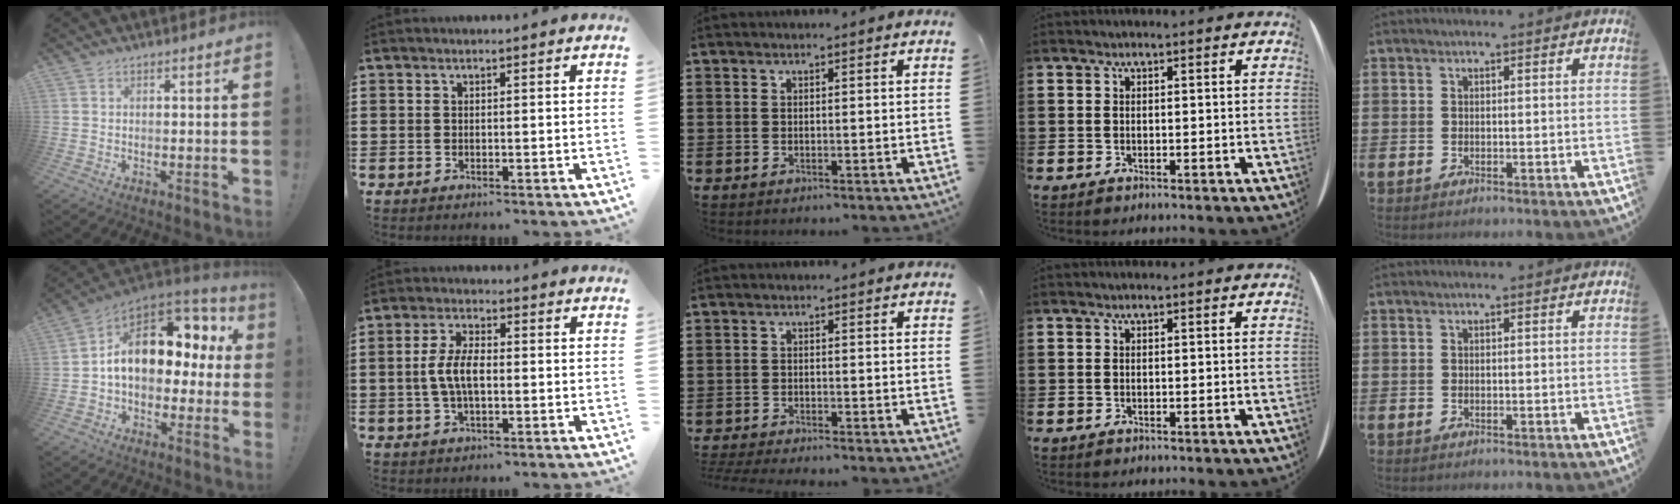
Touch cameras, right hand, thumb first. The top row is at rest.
{"thumb": {"total": 16.3, "force": [3.7, 10.6, 11.8], "torque": [-0.158, -0.015, 0.071]}, "index": {"total": 5.7, "force": [-0.6, 2.5, 5.1], "torque": [-0.119, -0.003, -0.019]}, "middle": {"total": 2.0, "force": [-1.9, 0.0, 0.3], "torque": [-0.014, -0.003, -0.042]}}